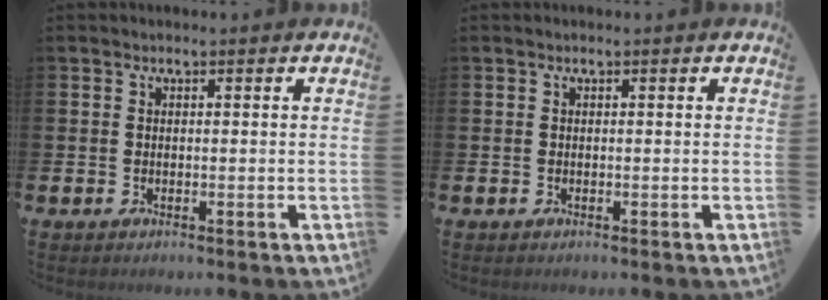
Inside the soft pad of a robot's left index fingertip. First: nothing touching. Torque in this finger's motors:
{"motor_torque": [0.00, 0.00, 0.01, 0.00]}